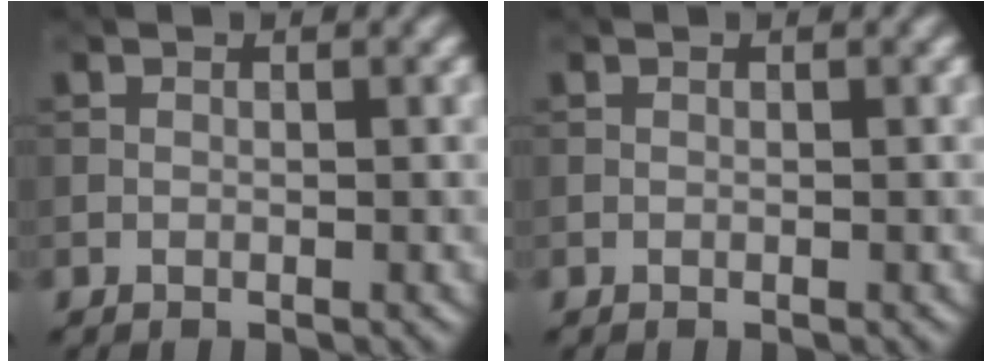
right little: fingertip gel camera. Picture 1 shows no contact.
{"total": 0.0}